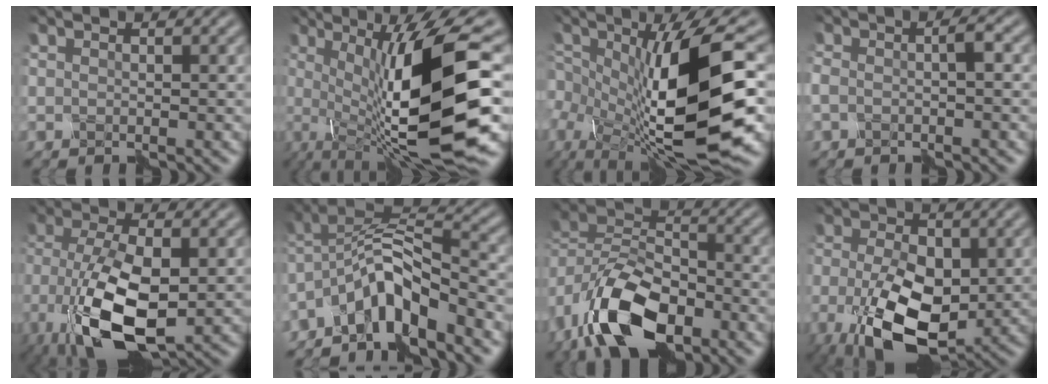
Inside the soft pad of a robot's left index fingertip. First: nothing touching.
{"total": 13.8, "force": [-1.2, 2.8, 13.4], "torque": [-0.210, -0.002, -0.018]}
{"total": 13.8, "force": [-3.0, 4.0, 12.9], "torque": [-0.231, -0.002, -0.052]}
{"total": 1.9, "force": [-1.1, 0.1, 1.6], "torque": [-0.036, 0.004, -0.022]}
{"total": 10.6, "force": [-4.2, 4.5, 8.6], "torque": [-0.193, -0.017, -0.075]}
{"total": 6.2, "force": [-4.8, 1.5, 3.6], "torque": [-0.059, 0.015, -0.097]}
{"total": 11.2, "force": [-6.9, 5.3, 7.1], "torque": [-0.142, 0.001, -0.136]}
{"total": 10.6, "force": [-3.4, 5.8, 8.2], "torque": [-0.170, -0.025, -0.058]}